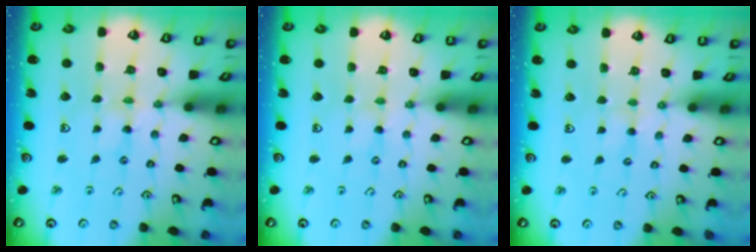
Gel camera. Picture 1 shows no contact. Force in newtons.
{"total": 0.0}
{"total": 0.6, "press": 0.6, "slide": 0.2}